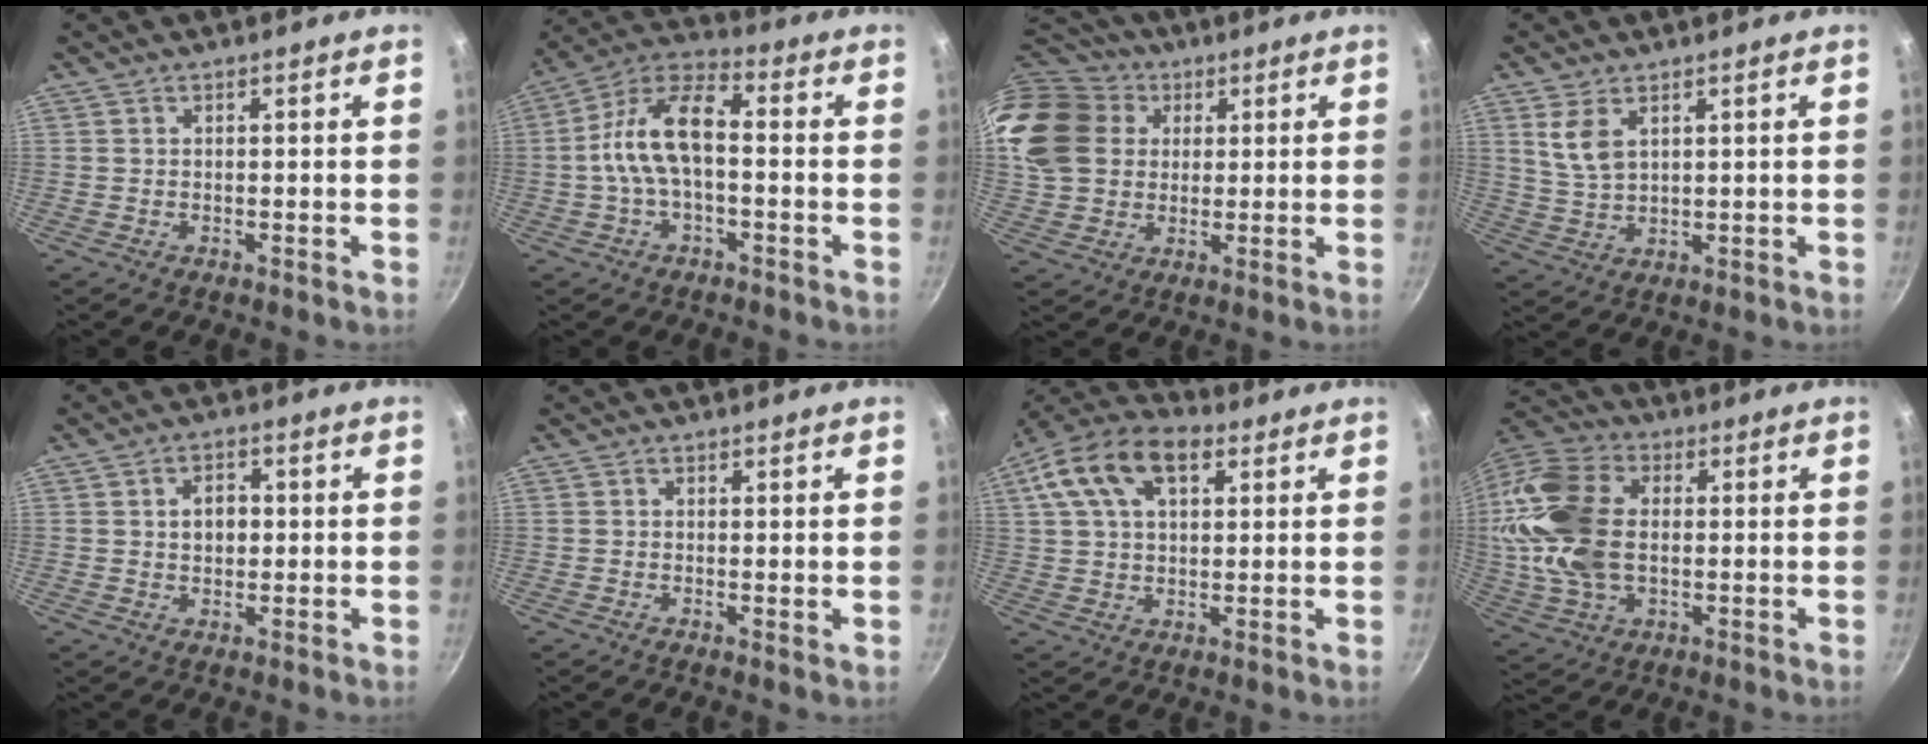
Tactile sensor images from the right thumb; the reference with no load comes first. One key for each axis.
{"total": 12.0, "fx": -1.2, "fy": 5.8, "fz": 10.4, "tx": -0.187, "ty": 0.041, "tz": -0.036}
{"total": 19.8, "fx": 6.5, "fy": 15.5, "fz": 10.5, "tx": -0.206, "ty": 0.018, "tz": 0.118}
{"total": 6.0, "fx": 2.7, "fy": 3.2, "fz": 4.2, "tx": -0.075, "ty": -0.020, "tz": 0.061}
{"total": 4.6, "fx": 0.5, "fy": 3.3, "fz": 3.1, "tx": -0.032, "ty": 0.007, "tz": 0.007}
{"total": 0.5, "fx": 0.2, "fy": 0.2, "fz": 0.4, "tx": -0.006, "ty": -0.007, "tz": 0.001}
{"total": 15.8, "fx": 6.0, "fy": 9.5, "fz": 11.2, "tx": -0.201, "ty": 0.015, "tz": 0.093}
{"total": 18.8, "fx": 1.1, "fy": 12.4, "fz": 14.0, "tx": -0.269, "ty": 0.019, "tz": 0.016}